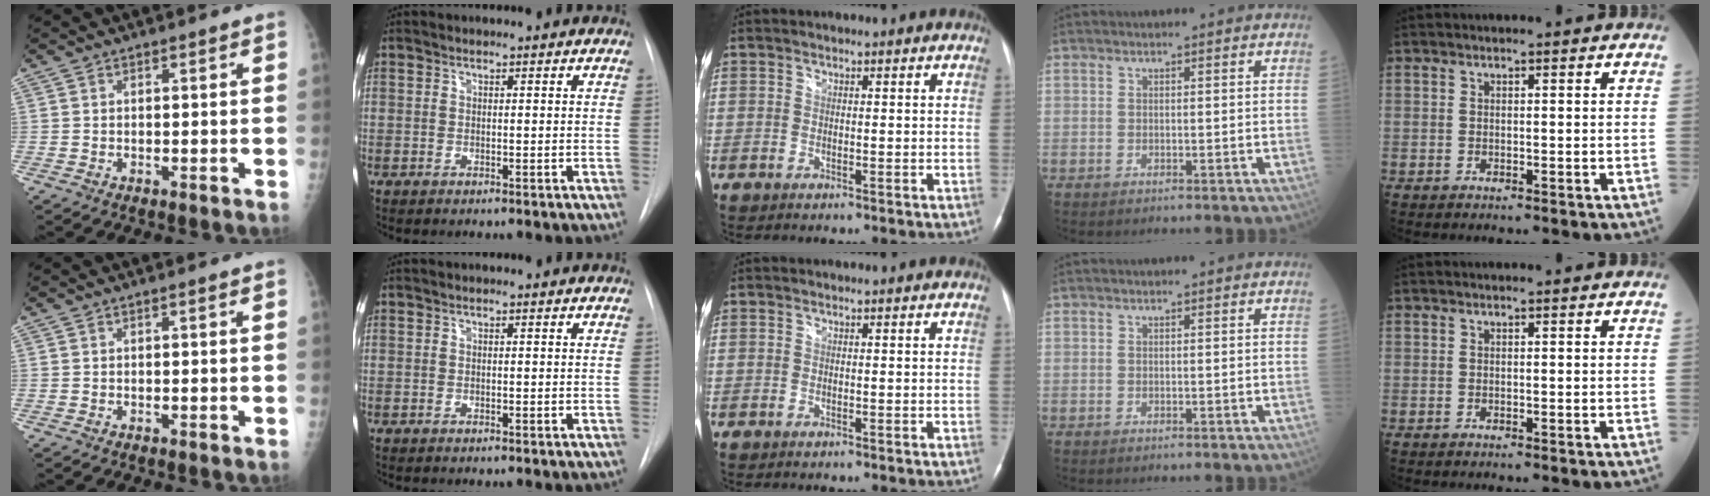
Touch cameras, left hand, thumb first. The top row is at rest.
{}